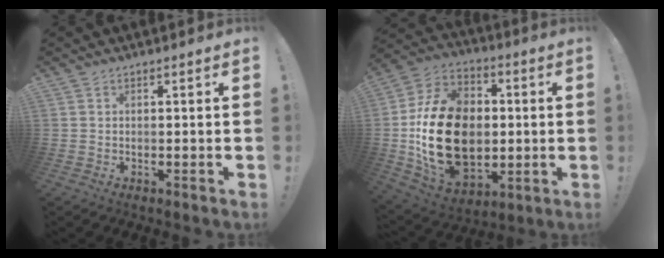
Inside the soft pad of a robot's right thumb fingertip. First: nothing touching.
{"total": 26.3, "force": [-1.4, 18.8, 18.2], "torque": [-0.352, 0.017, -0.002]}